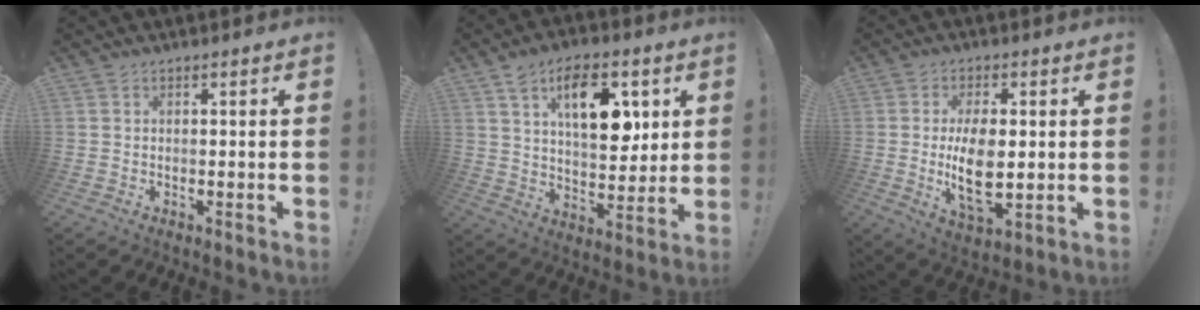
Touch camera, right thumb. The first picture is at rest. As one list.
[{"total": 16.2, "force": [6.9, 8.7, 11.8], "torque": [-0.161, -0.014, 0.116]}, {"total": 12.3, "force": [-0.1, 6.3, 10.6], "torque": [-0.200, -0.016, -0.006]}]